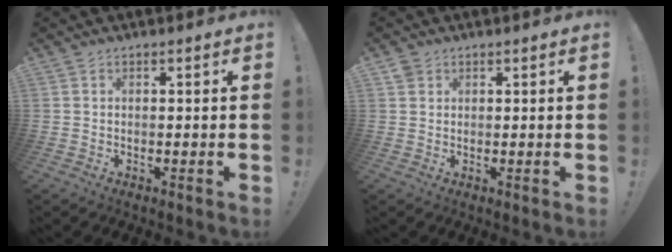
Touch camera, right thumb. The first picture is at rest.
{"total": 2.0, "force": [1.4, 1.3, 0.5], "torque": [-0.008, -0.003, 0.026]}